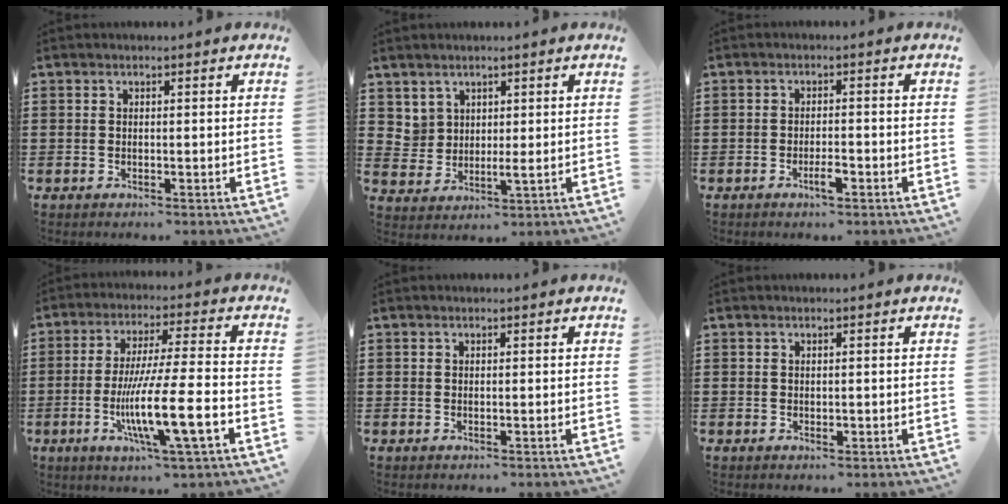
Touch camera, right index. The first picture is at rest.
{"total": 3.3, "force": [2.2, 2.2, 1.0], "torque": [-0.034, 0.004, 0.044]}
{"total": 2.9, "force": [-1.5, 0.7, 2.3], "torque": [-0.046, -0.001, -0.029]}
{"total": 13.2, "force": [-4.4, 1.2, 12.4], "torque": [-0.236, -0.011, -0.084]}
{"total": 0.0}
{"total": 0.5, "force": [-0.1, 0.3, 0.4], "torque": [-0.009, -0.001, -0.002]}